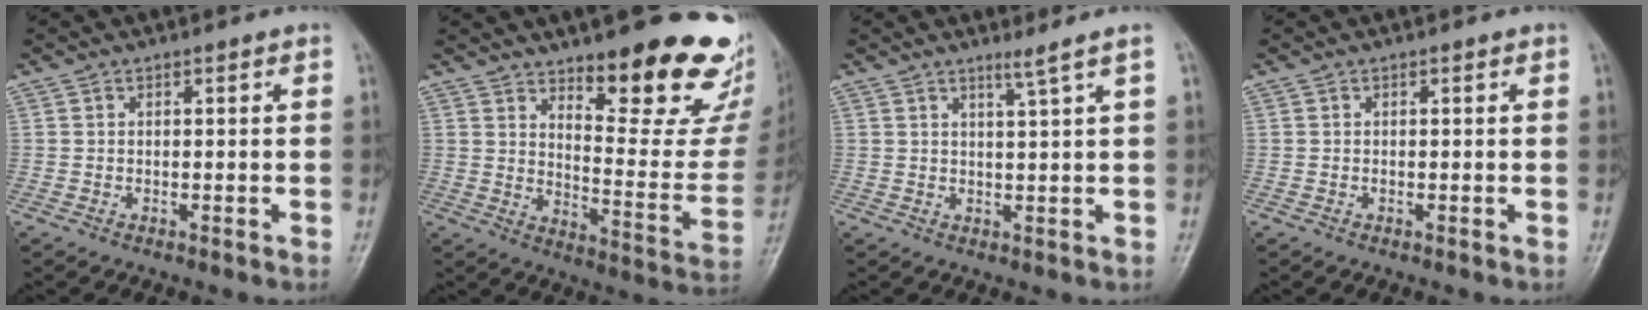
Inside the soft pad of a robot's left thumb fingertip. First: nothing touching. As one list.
[{"total": 22.1, "force": [14.7, 6.7, 15.2], "torque": [-0.151, -0.111, 0.204]}, {"total": 1.5, "force": [1.1, -0.7, 0.8], "torque": [-0.025, -0.017, 0.023]}, {"total": 0.0}]